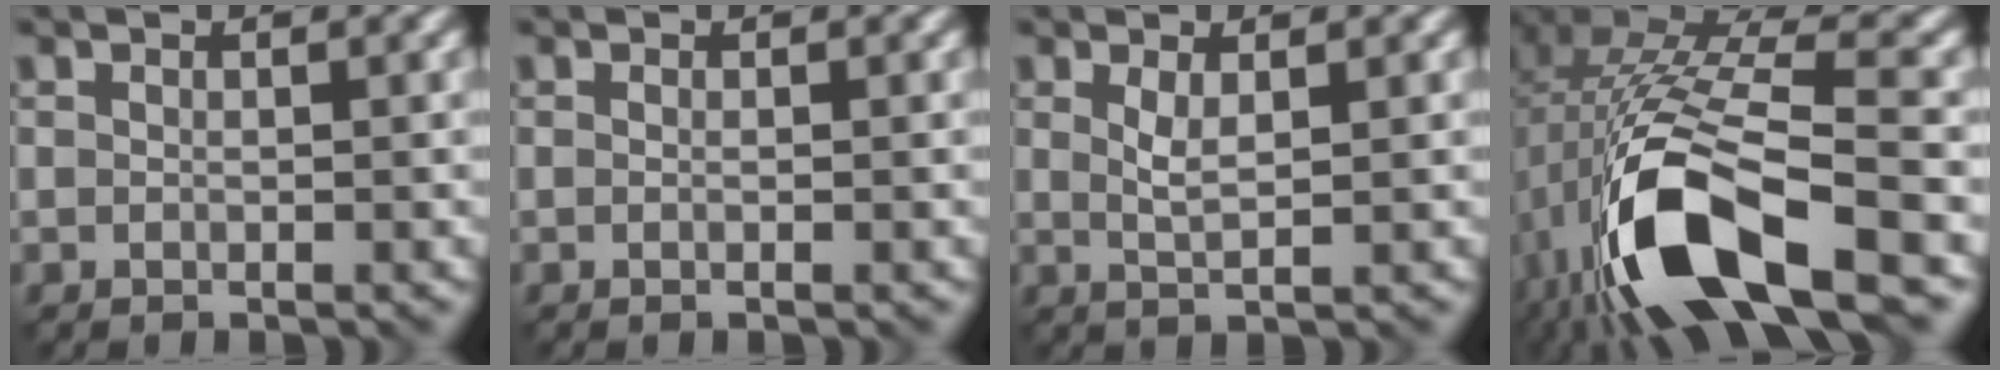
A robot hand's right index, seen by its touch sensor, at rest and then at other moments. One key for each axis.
{"total": 0.7, "fx": -0.2, "fy": 0.2, "fz": 0.6, "tx": -0.009, "ty": -0.002, "tz": -0.006}
{"total": 1.9, "fx": 0.4, "fy": 0.4, "fz": 1.8, "tx": -0.042, "ty": -0.004, "tz": 0.011}
{"total": 13.7, "fx": -4.7, "fy": 5.6, "fz": 11.6, "tx": -0.239, "ty": -0.011, "tz": -0.079}